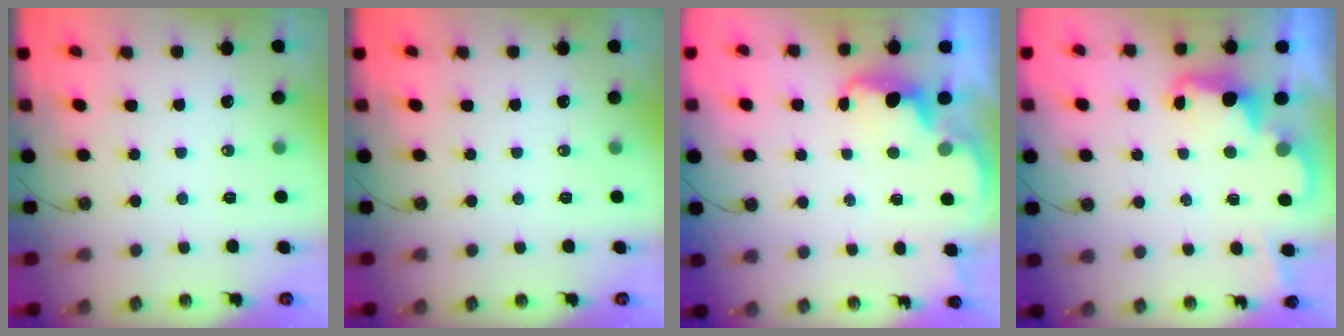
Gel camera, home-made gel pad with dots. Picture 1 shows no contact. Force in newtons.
{"total": 0.0}
{"total": 4.0, "press": 3.9, "slide": 0.6}
{"total": 2.6, "press": 2.5, "slide": 0.6}